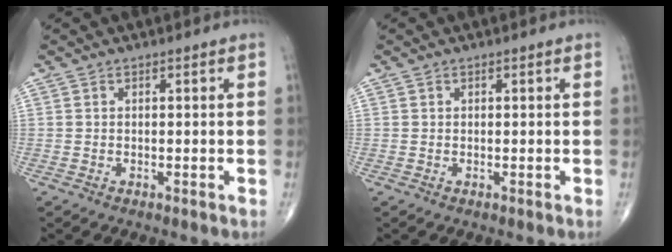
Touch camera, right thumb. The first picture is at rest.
{"total": 0.0}